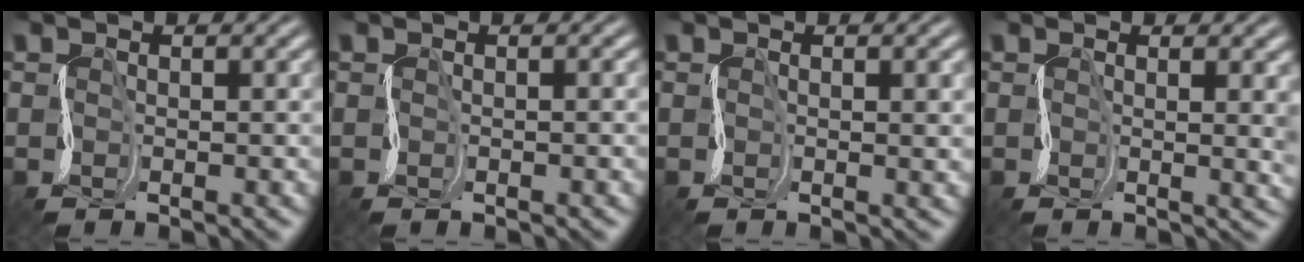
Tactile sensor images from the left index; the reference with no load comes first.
{"total": 1.7, "force": [0.0, 0.9, 1.5], "torque": [-0.011, 0.006, -0.006]}
{"total": 1.8, "force": [0.7, 0.5, 1.6], "torque": [-0.025, 0.009, 0.009]}
{"total": 4.3, "force": [1.0, 1.9, 3.8], "torque": [-0.028, 0.014, 0.011]}